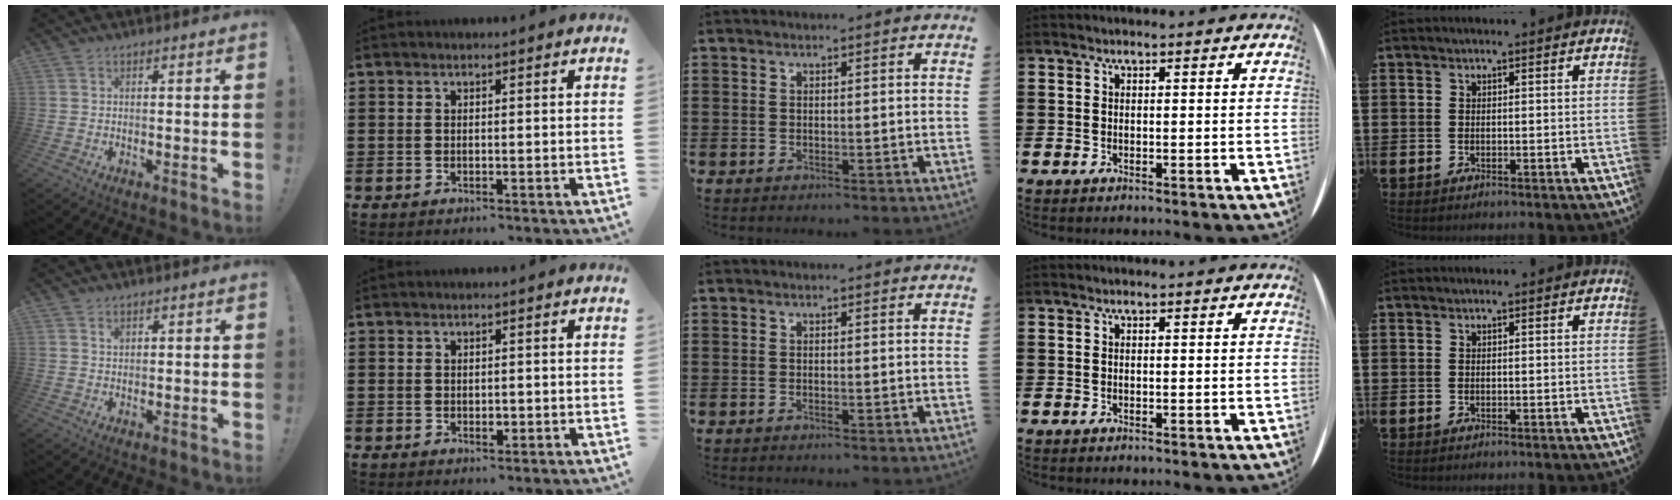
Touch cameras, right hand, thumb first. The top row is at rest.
{"thumb": {"total": 1.3, "force": [0.7, 0.9, 0.5], "torque": [-0.002, -0.003, 0.012]}, "index": {"total": 1.2, "force": [-0.1, 0.7, 1.0], "torque": [-0.018, 0.002, -0.003]}}